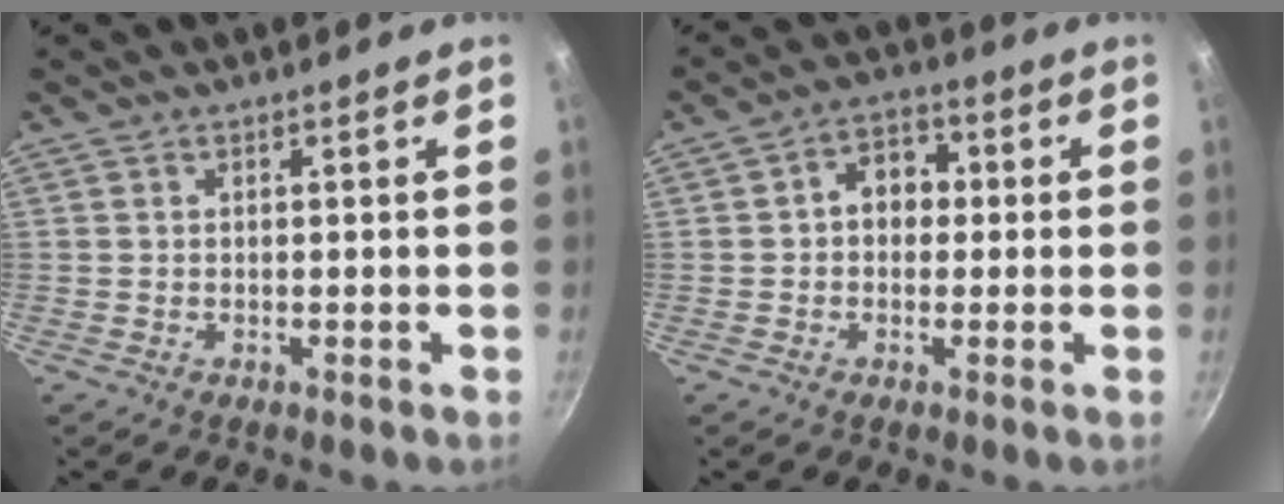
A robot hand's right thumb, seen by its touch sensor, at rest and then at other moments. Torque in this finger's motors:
{"motor_torque": [-0.06, 0.19, 0.00, -0.14, 0.01]}